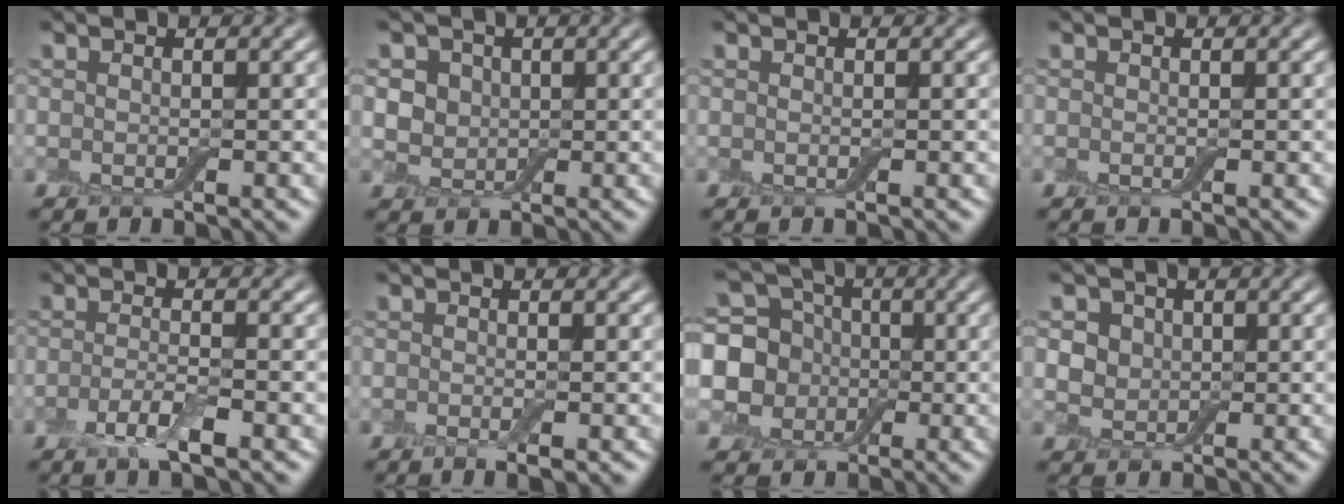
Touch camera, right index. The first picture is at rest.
{"total": 4.1, "force": [1.1, 3.5, 1.9], "torque": [-0.036, 0.010, 0.008]}
{"total": 0.0}
{"total": 0.0}
{"total": 2.8, "force": [-1.3, 0.7, 2.4], "torque": [-0.050, 0.000, -0.030]}
{"total": 1.6, "force": [-0.5, 0.4, 1.4], "torque": [-0.020, -0.007, -0.009]}
{"total": 6.6, "force": [-0.5, 5.8, 3.0], "torque": [-0.058, -0.003, -0.030]}
{"total": 4.4, "force": [1.5, 3.5, 2.0], "torque": [-0.043, 0.011, 0.014]}